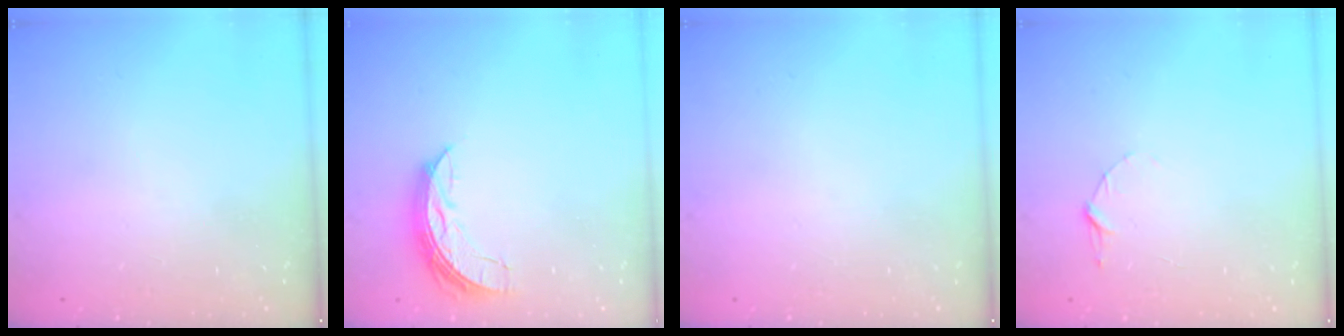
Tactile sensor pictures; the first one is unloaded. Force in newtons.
{"total": 7.6, "press": 7.5, "slide": 1.1}
{"total": 0.0}
{"total": 4.7, "press": 4.7, "slide": 0.5}